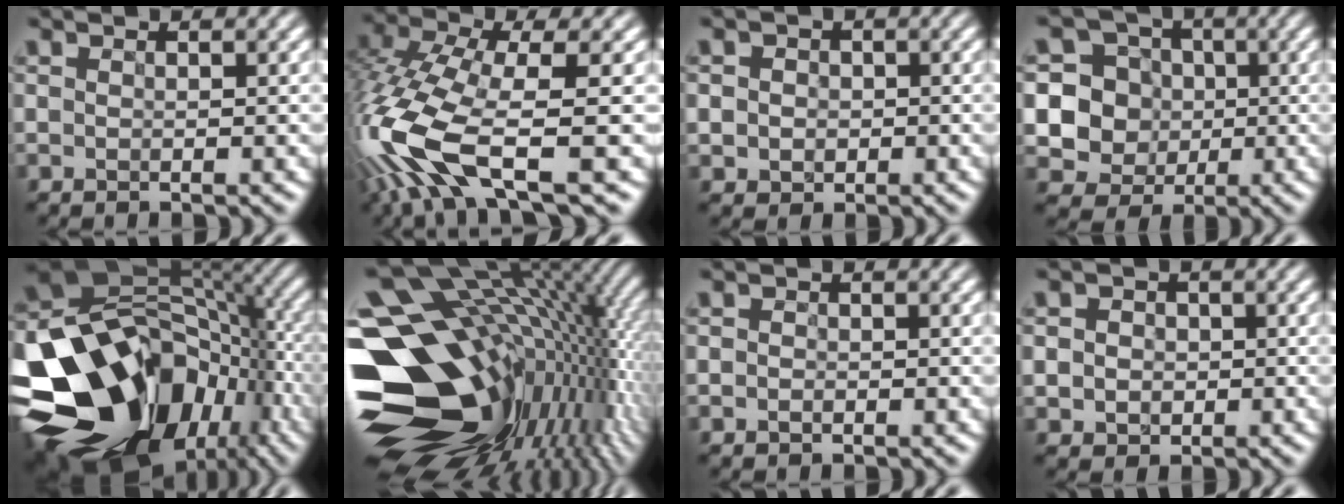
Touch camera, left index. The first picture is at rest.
{"total": 11.2, "force": [-4.6, 3.7, 9.5], "torque": [-0.228, -0.002, -0.095]}
{"total": 3.5, "force": [0.3, 3.3, 1.2], "torque": [0.001, 0.028, -0.015]}
{"total": 7.9, "force": [0.0, 7.6, 2.2], "torque": [-0.060, 0.023, -0.021]}
{"total": 18.5, "force": [-6.3, 13.4, 11.1], "torque": [-0.235, -0.022, -0.100]}
{"total": 19.9, "force": [-1.9, 13.5, 14.5], "torque": [-0.243, 0.010, -0.016]}
{"total": 0.9, "force": [0.0, 0.9, 0.3], "torque": [0.010, 0.008, -0.012]}
{"total": 4.0, "force": [0.1, 3.8, 1.4], "torque": [-0.007, 0.027, -0.019]}